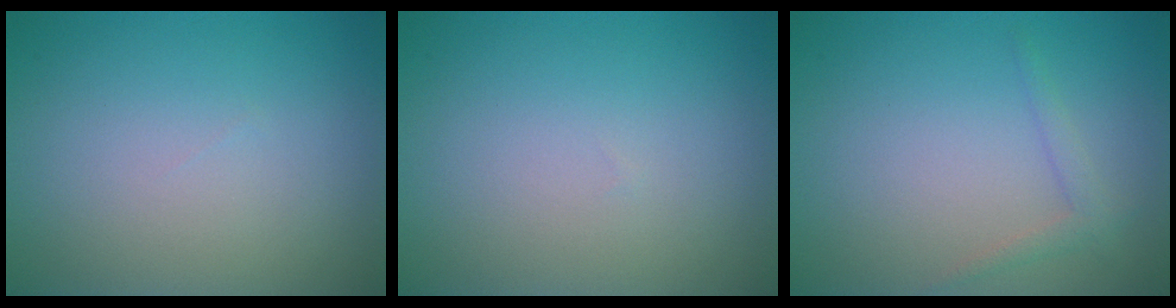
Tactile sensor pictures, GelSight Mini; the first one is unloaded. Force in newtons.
{"total": 0.0}
{"total": 1.2, "press": 1.2, "slide": 0.1}